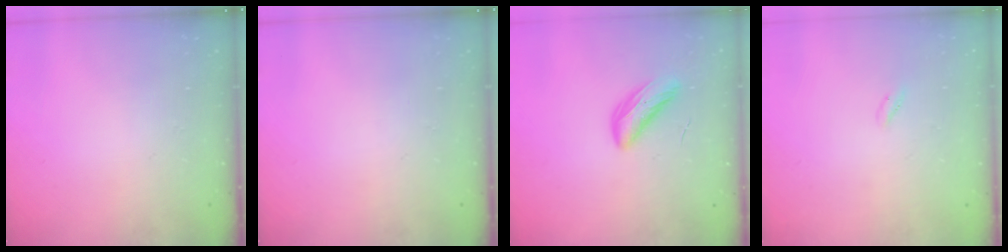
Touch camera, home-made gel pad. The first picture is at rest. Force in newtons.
{"total": 0.0}
{"total": 6.1, "press": 6.1, "slide": 0.3}
{"total": 0.6, "press": 0.5, "slide": 0.4}